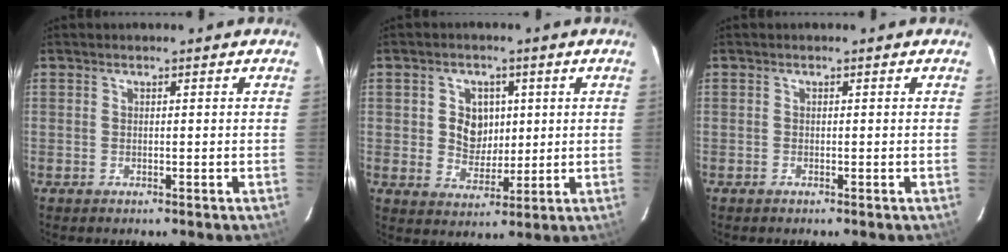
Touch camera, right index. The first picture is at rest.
{"total": 6.5, "force": [1.0, 5.7, 3.0], "torque": [-0.059, 0.012, 0.026]}
{"total": 0.0}